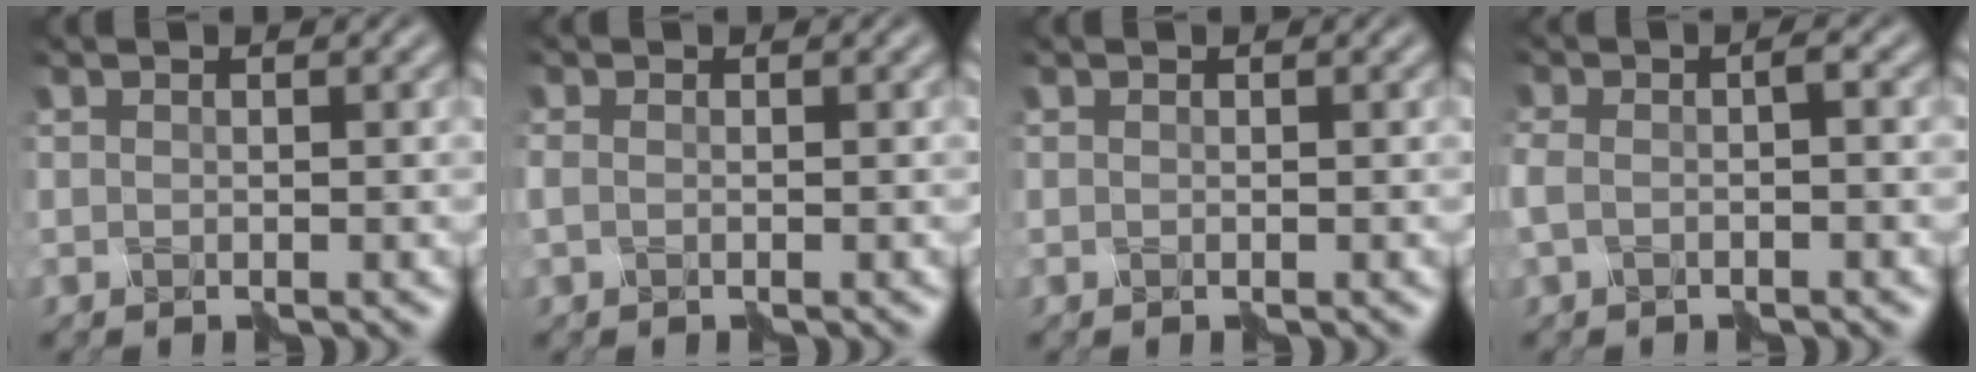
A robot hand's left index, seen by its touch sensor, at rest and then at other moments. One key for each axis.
{"total": 0.8, "fx": -0.3, "fy": 0.6, "fz": 0.6, "tx": -0.007, "ty": 0.005, "tz": -0.007}
{"total": 0.0}
{"total": 2.1, "fx": -1.0, "fy": 0.6, "fz": 1.7, "tx": -0.044, "ty": 0.004, "tz": -0.021}